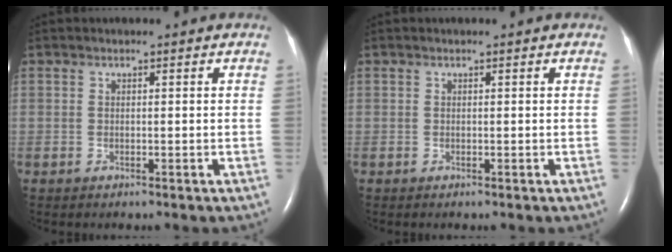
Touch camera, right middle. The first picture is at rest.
{"total": 0.0}